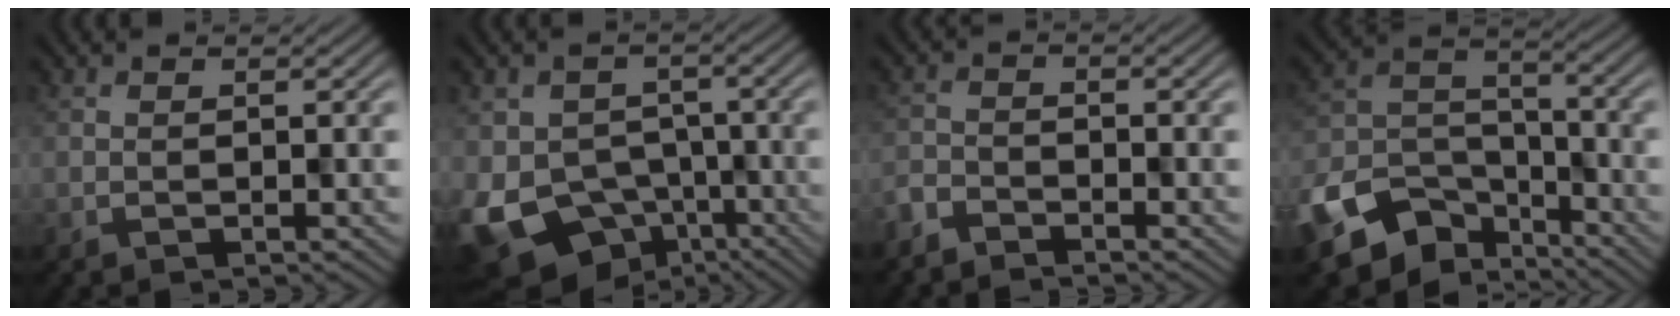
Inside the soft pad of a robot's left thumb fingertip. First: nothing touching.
{"total": 12.7, "force": [-6.3, 9.3, 5.8], "torque": [-0.135, -0.036, -0.076]}
{"total": 2.7, "force": [-2.7, 0.4, -0.1], "torque": [0.001, -0.007, -0.059]}
{"total": 11.9, "force": [-8.4, 6.8, 4.9], "torque": [-0.124, -0.022, -0.145]}